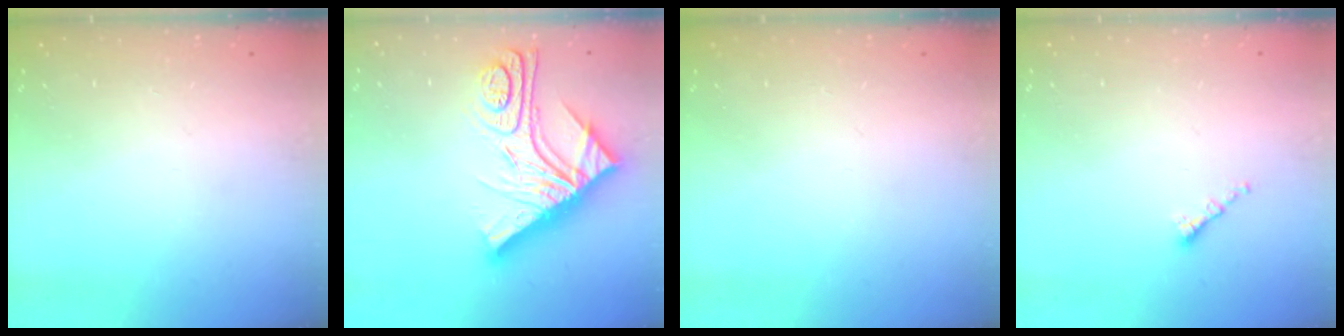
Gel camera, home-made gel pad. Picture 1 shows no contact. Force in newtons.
{"total": 17.1, "press": 17.0, "slide": 1.5}
{"total": 0.0}
{"total": 1.4, "press": 1.2, "slide": 0.6}